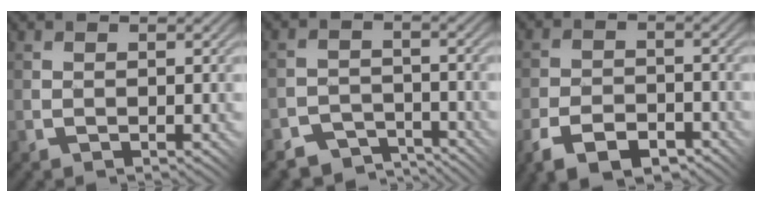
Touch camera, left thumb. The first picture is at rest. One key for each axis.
{"total": 4.5, "fx": -4.1, "fy": 1.7, "fz": 0.8, "tx": -0.008, "ty": -0.002, "tz": -0.072}
{"total": 6.7, "fx": -4.5, "fy": 3.1, "fz": 3.9, "tx": -0.077, "ty": -0.003, "tz": -0.082}